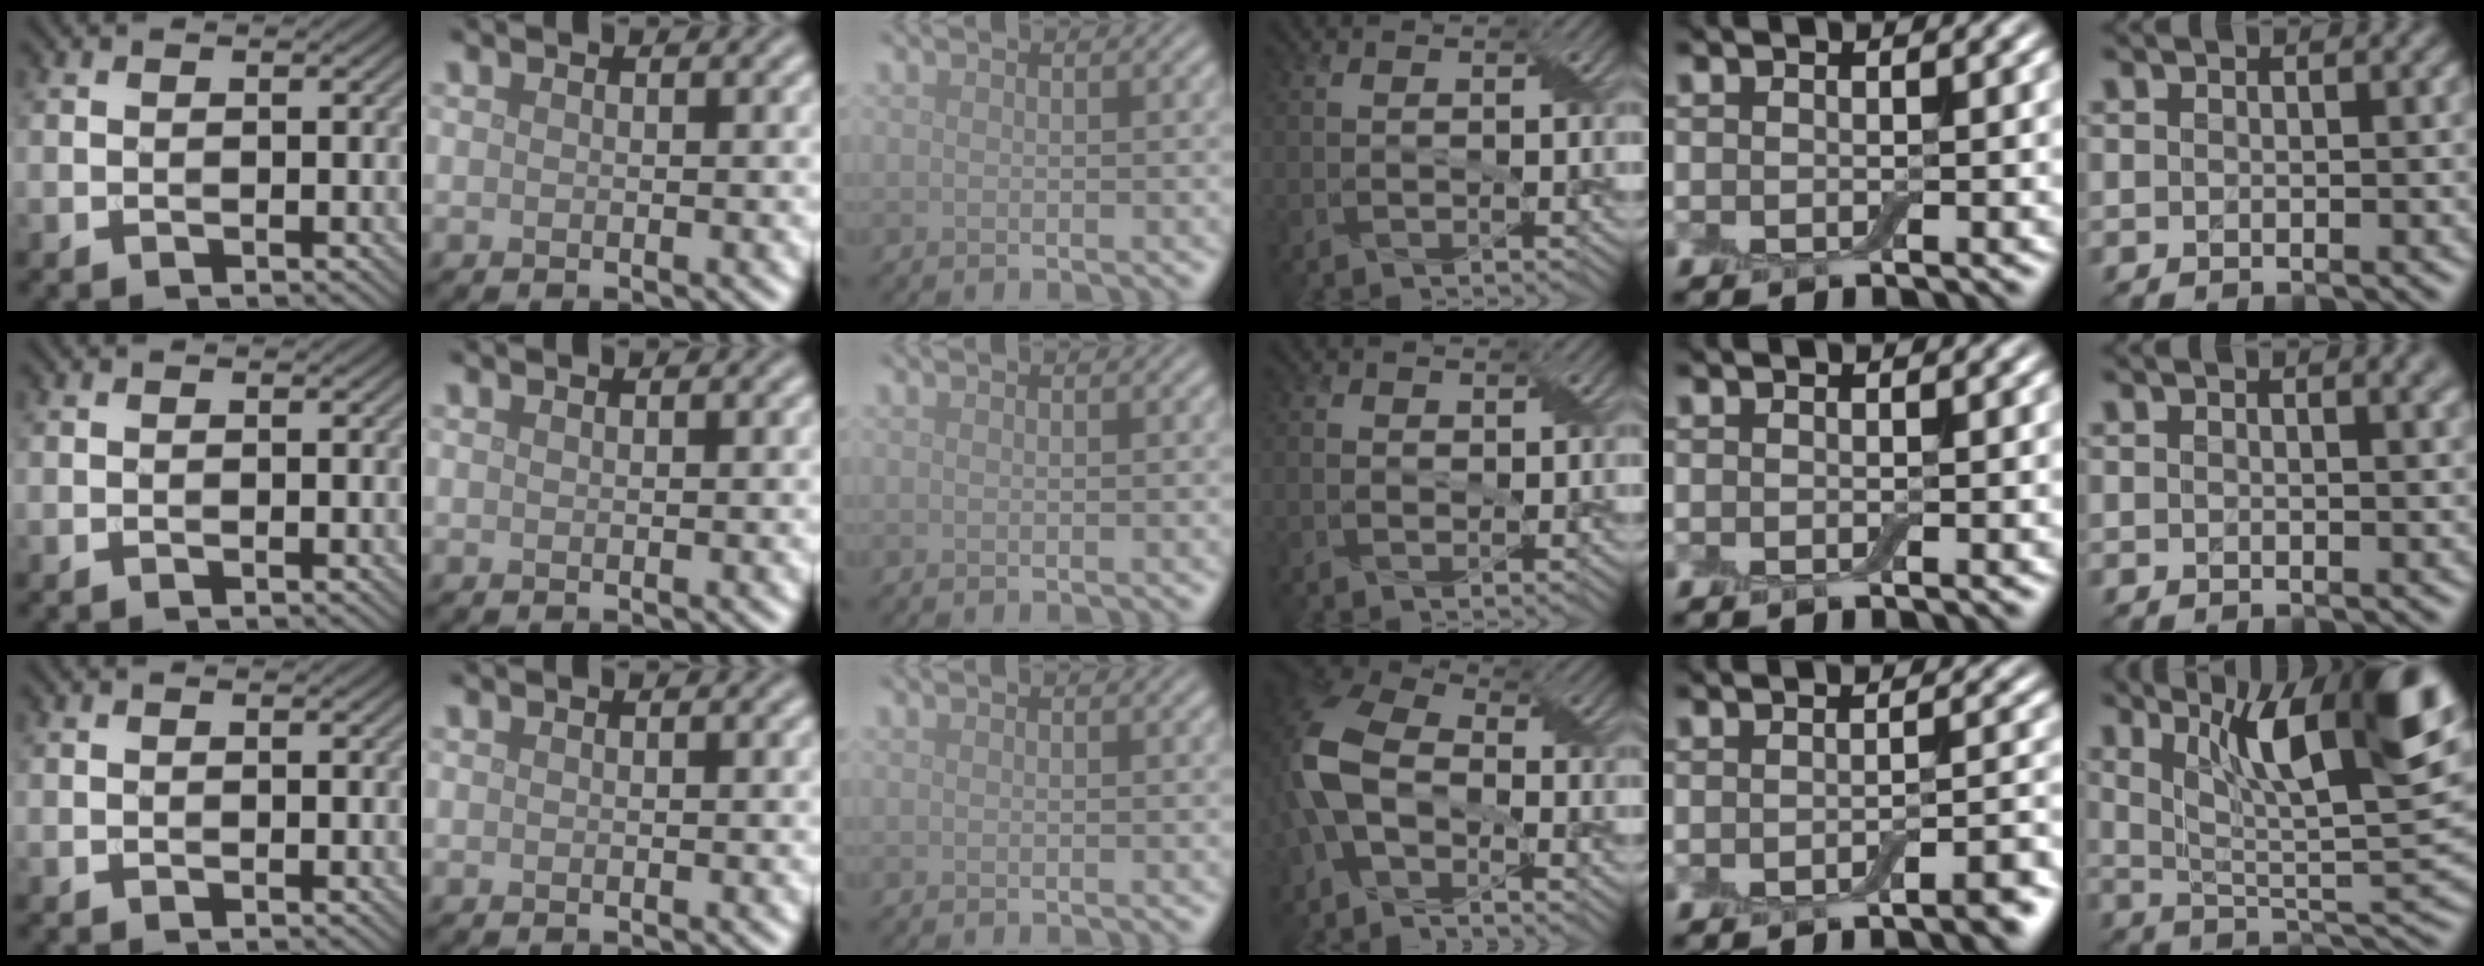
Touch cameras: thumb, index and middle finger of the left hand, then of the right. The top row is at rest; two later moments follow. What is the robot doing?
{"motion": "peel", "object": "bubble wrap"}